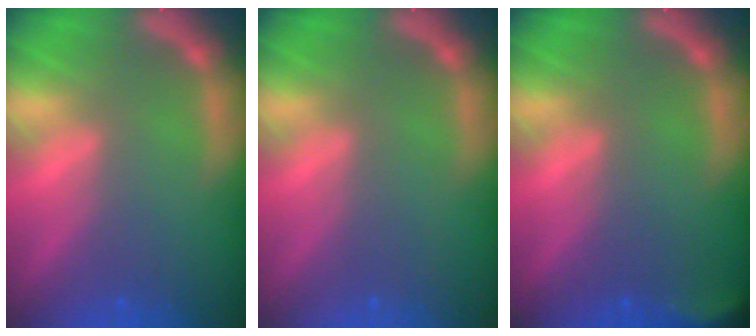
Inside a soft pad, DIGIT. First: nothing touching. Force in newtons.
{"total": 0.0}
{"total": 2.9}